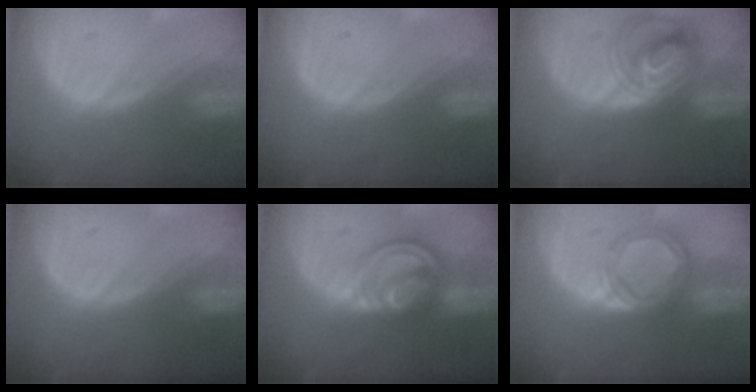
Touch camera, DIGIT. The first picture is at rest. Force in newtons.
{"total": 0.0}
{"total": 7.1, "press": 6.9, "slide": 1.8}
{"total": 0.0}
{"total": 8.0, "press": 6.8, "slide": 4.1}
{"total": 5.2, "press": 5.0, "slide": 1.3}